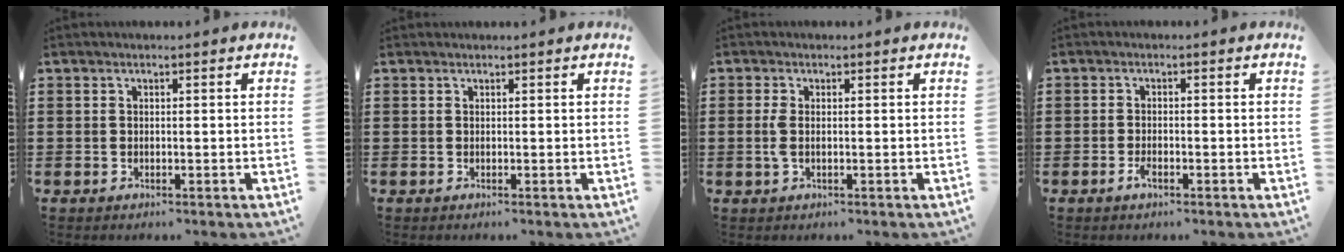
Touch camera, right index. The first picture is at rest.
{"total": 0.0}
{"total": 2.2, "force": [-0.1, 0.8, 2.0], "torque": [-0.054, -0.005, -0.007]}
{"total": 1.7, "force": [-1.1, 0.5, 1.3], "torque": [-0.031, -0.002, -0.022]}